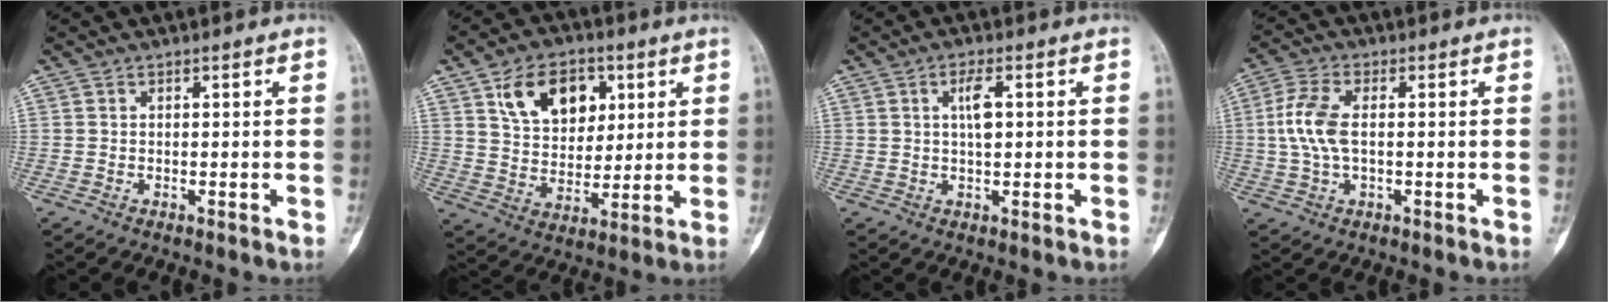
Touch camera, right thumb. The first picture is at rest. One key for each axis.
{"total": 13.5, "fx": 5.6, "fy": 9.1, "fz": 8.2, "tx": -0.095, "ty": -0.019, "tz": 0.101}
{"total": 4.0, "fx": 0.8, "fy": 1.3, "fz": 3.7, "tx": -0.068, "ty": 0.002, "tz": 0.014}
{"total": 7.6, "fx": 0.3, "fy": 3.8, "fz": 6.6, "tx": -0.157, "ty": 0.012, "tz": 0.005}